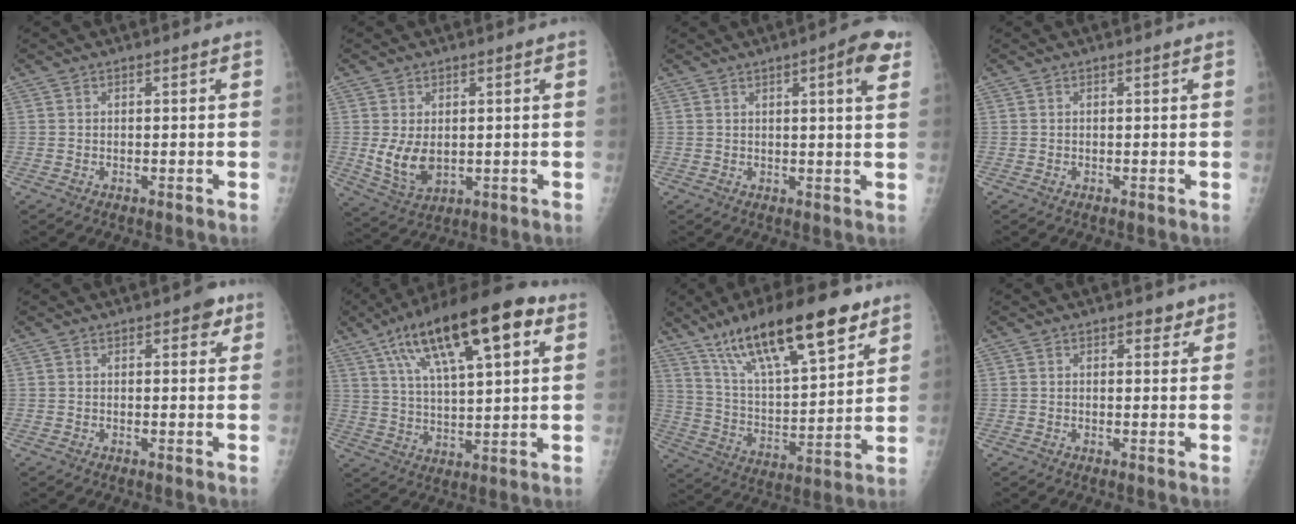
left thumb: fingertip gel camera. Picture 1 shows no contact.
{"total": 6.6, "force": [0.0, 4.3, 5.0], "torque": [-0.084, -0.015, 0.016]}
{"total": 6.5, "force": [3.0, 1.1, 5.7], "torque": [-0.069, -0.008, 0.034]}
{"total": 0.0}
{"total": 3.2, "force": [1.7, 1.5, 2.2], "torque": [-0.011, -0.002, 0.014]}
{"total": 22.1, "force": [10.1, 7.4, 18.1], "torque": [-0.288, -0.001, 0.165]}
{"total": 23.3, "force": [14.7, 7.0, 16.6], "torque": [-0.255, -0.044, 0.256]}
{"total": 2.3, "force": [1.5, 1.3, 1.2], "torque": [0.002, -0.006, 0.017]}